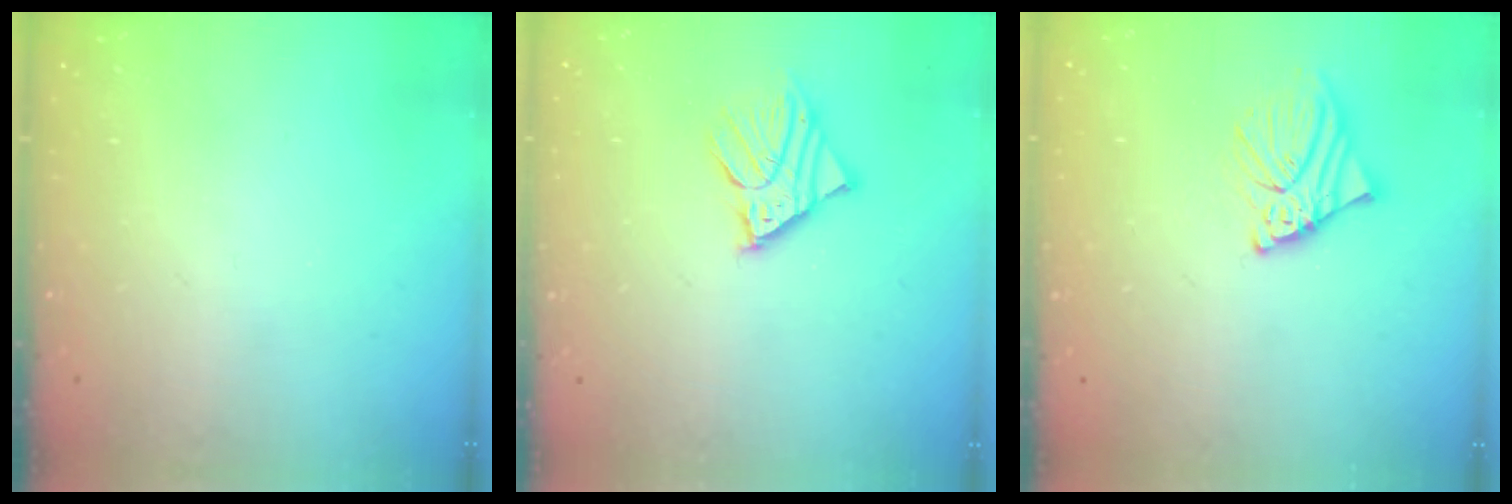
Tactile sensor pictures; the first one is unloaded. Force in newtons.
{"total": 7.8, "press": 7.7, "slide": 1.1}
{"total": 7.5, "press": 7.4, "slide": 0.9}